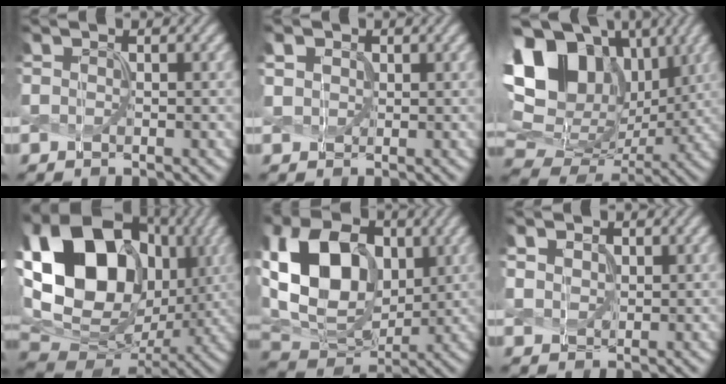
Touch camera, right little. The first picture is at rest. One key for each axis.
{"total": 1.9, "fx": 0.9, "fy": 1.5, "fz": 0.8, "tx": -0.022, "ty": 0.007, "tz": 0.011}
{"total": 16.5, "fx": 6.2, "fy": 11.7, "fz": 9.9, "tx": -0.191, "ty": 0.038, "tz": 0.110}
{"total": 19.1, "fx": 3.5, "fy": 14.3, "fz": 12.2, "tx": -0.243, "ty": 0.017, "tz": 0.066}
{"total": 12.3, "fx": 2.4, "fy": 8.6, "fz": 8.5, "tx": -0.183, "ty": 0.011, "tz": 0.039}
{"total": 1.9, "fx": 1.0, "fy": 1.3, "fz": 1.0, "tx": -0.025, "ty": 0.002, "tz": 0.016}